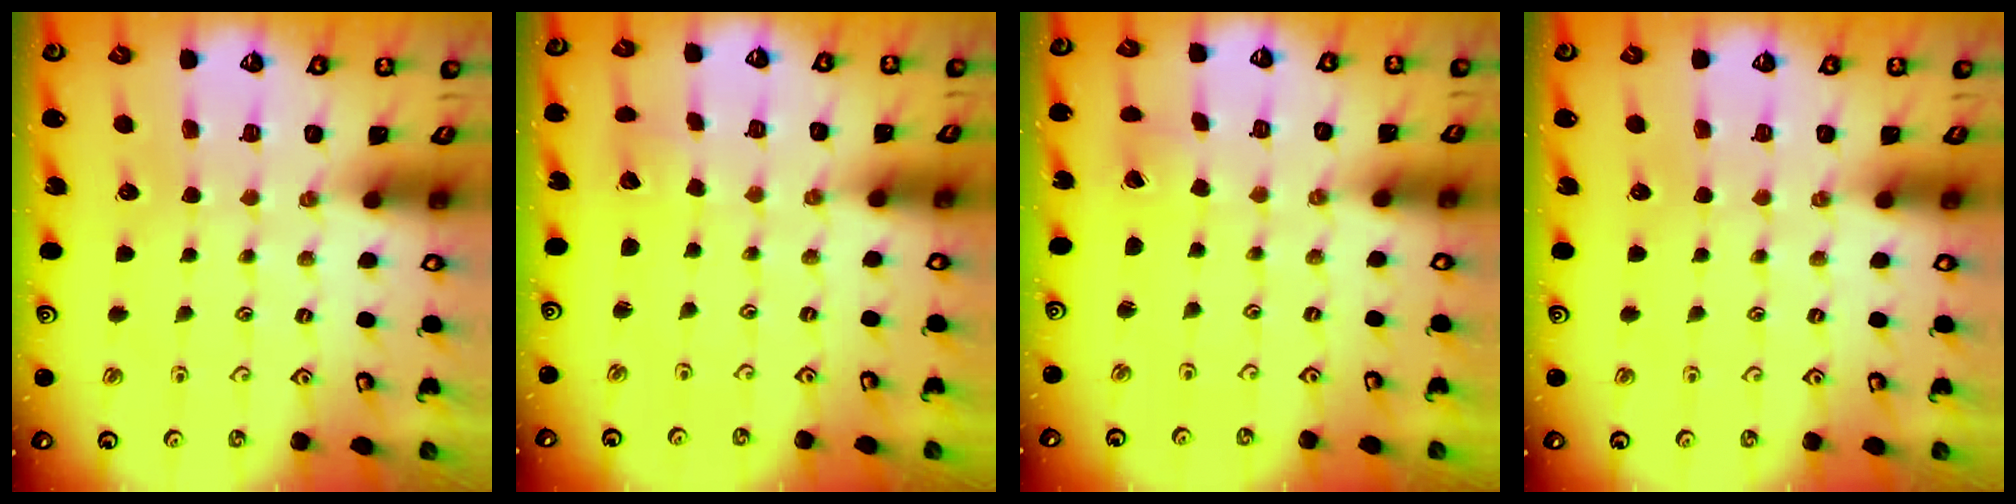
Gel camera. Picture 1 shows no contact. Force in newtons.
{"total": 1.2, "press": 1.2, "slide": 0.1}
{"total": 1.9, "press": 1.9, "slide": 0.2}
{"total": 0.0}